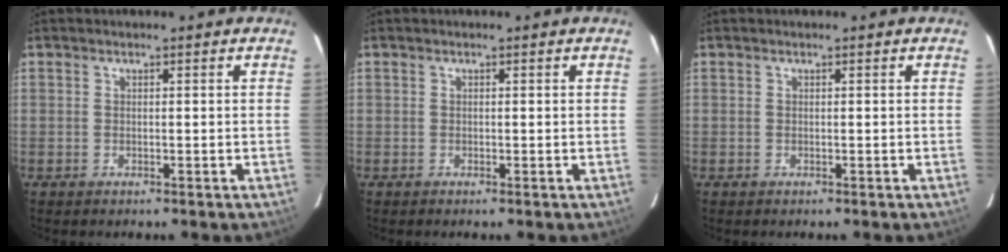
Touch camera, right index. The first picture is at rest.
{"total": 0.0}
{"total": 0.0}